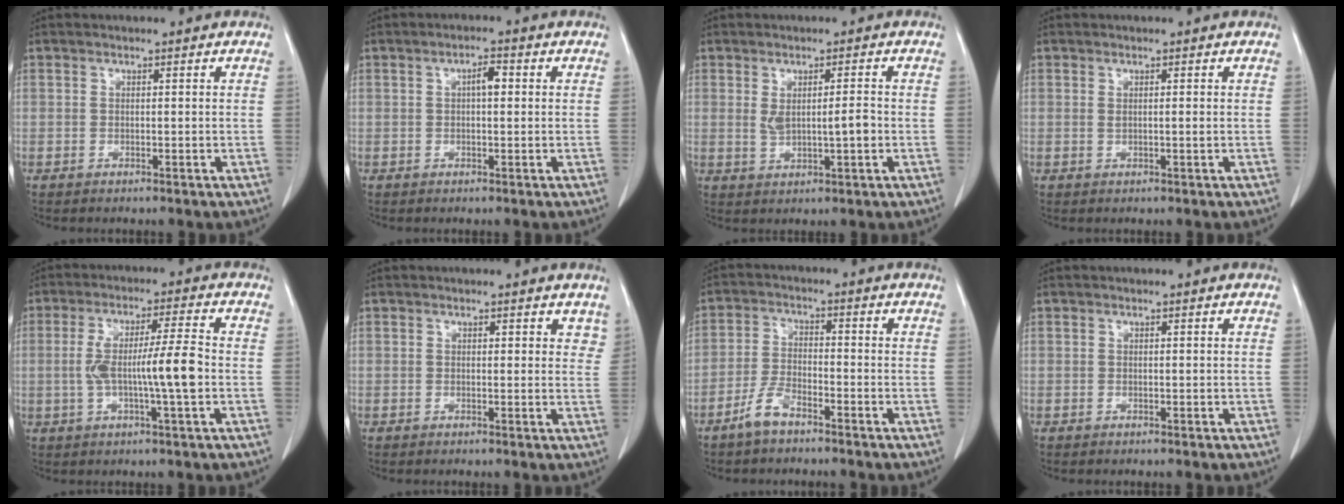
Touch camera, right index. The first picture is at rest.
{"total": 2.5, "force": [0.4, 0.8, 2.4], "torque": [-0.039, 0.005, 0.006]}
{"total": 4.2, "force": [0.2, 1.0, 4.1], "torque": [-0.073, 0.001, 0.010]}
{"total": 0.9, "force": [0.1, 0.1, 0.9], "torque": [-0.021, -0.003, 0.005]}
{"total": 9.3, "force": [-1.2, 0.1, 9.2], "torque": [-0.170, 0.008, -0.022]}
{"total": 2.2, "force": [1.5, 1.3, 0.9], "torque": [0.008, 0.000, 0.011]}
{"total": 4.7, "force": [-3.4, 1.5, 2.8], "torque": [-0.064, 0.002, -0.065]}
{"total": 0.0}